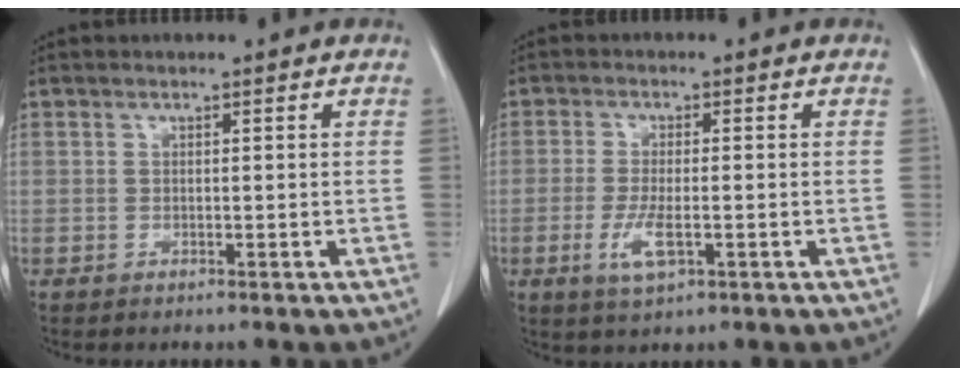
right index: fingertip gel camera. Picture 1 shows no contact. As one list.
[{"total": 4.7, "force": [-1.5, 1.3, 4.3], "torque": [-0.096, -0.010, -0.022]}]